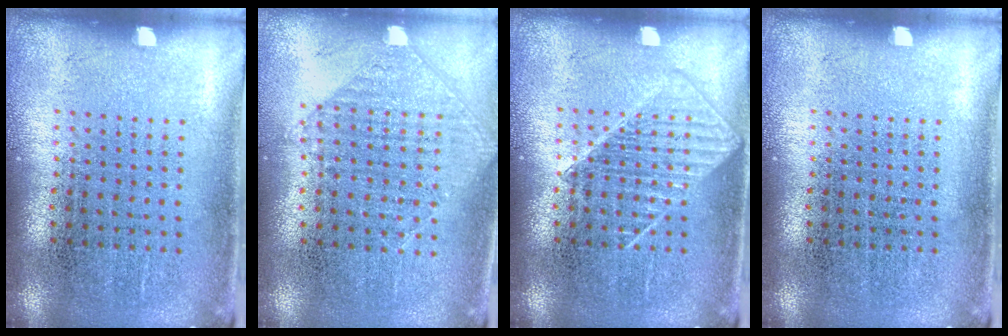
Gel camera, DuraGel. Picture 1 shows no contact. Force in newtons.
{"total": 1.0, "press": 0.9, "slide": 0.4}
{"total": 1.7, "press": 1.7, "slide": 0.3}
{"total": 0.0}